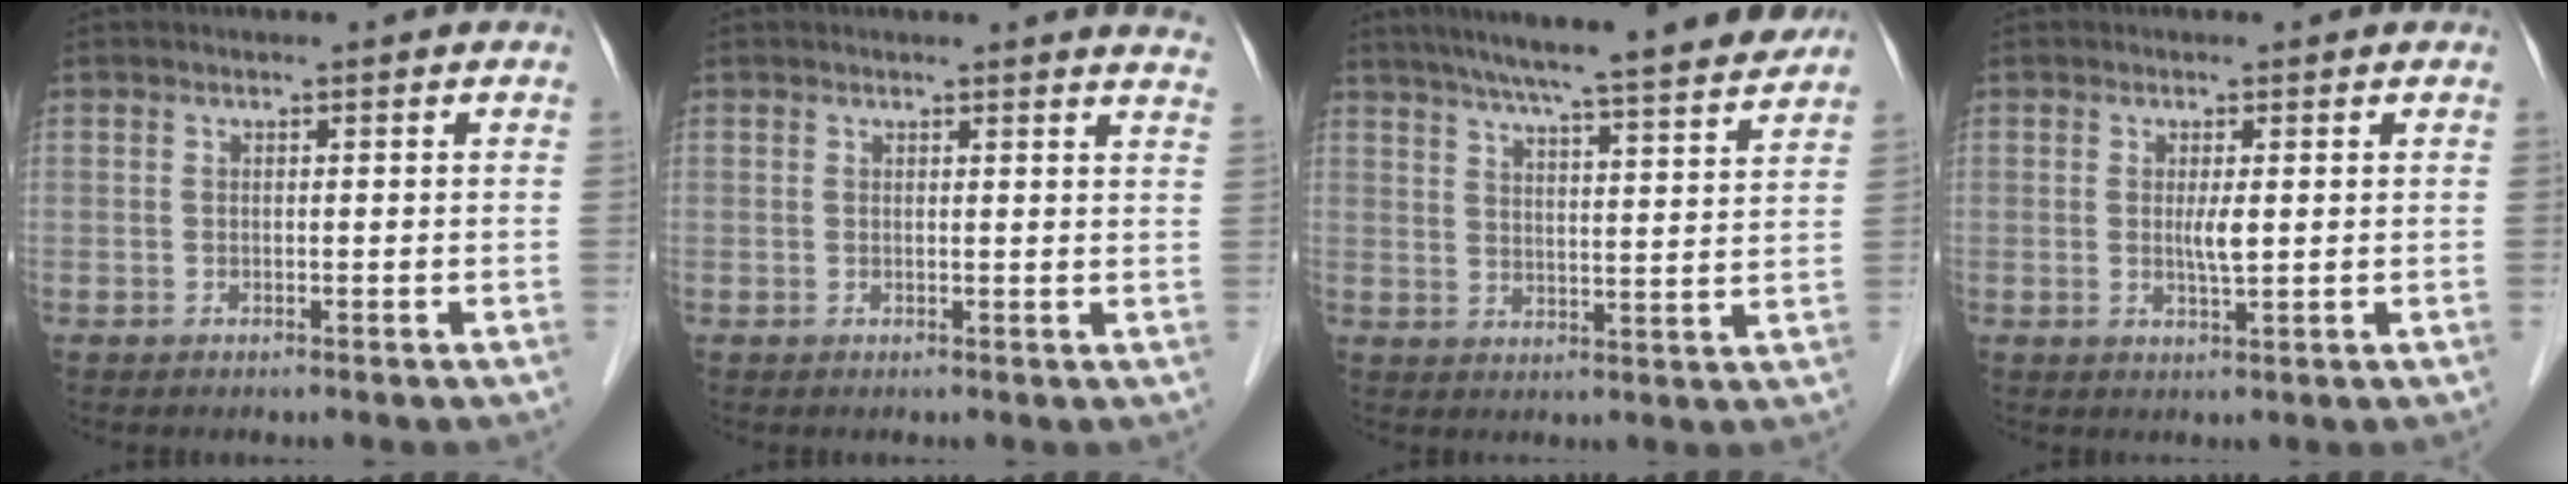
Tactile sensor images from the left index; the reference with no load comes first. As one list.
[{"total": 5.6, "force": [5.4, 0.0, 1.1], "torque": [-0.005, -0.025, 0.029]}, {"total": 19.9, "force": [17.4, 0.4, 9.6], "torque": [-0.152, 0.004, 0.234]}, {"total": 2.2, "force": [0.2, 0.3, 2.2], "torque": [-0.044, -0.004, 0.005]}]